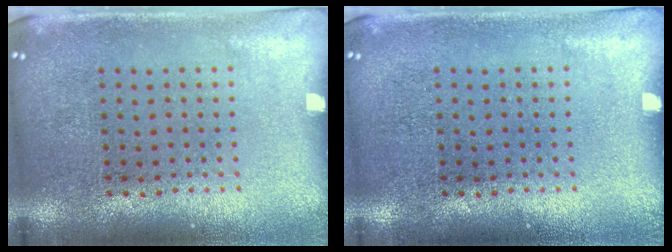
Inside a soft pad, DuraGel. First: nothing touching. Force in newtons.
{"total": 0.0}